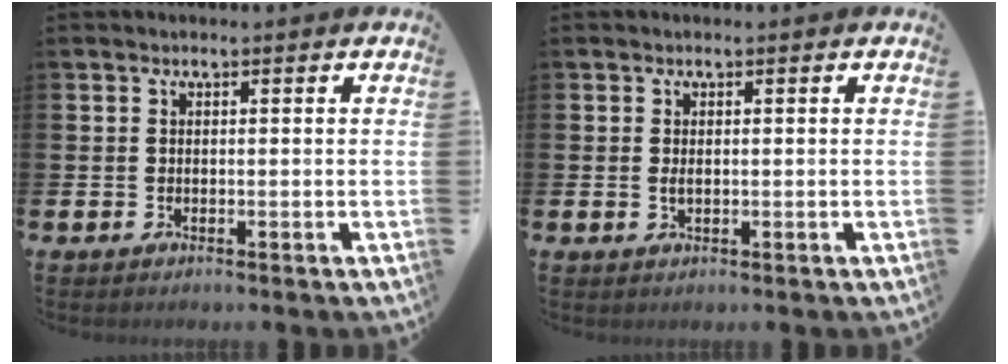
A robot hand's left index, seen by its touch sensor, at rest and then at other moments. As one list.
[{"total": 1.0, "force": [0.0, 0.4, 0.8], "torque": [-0.009, 0.001, -0.003]}]